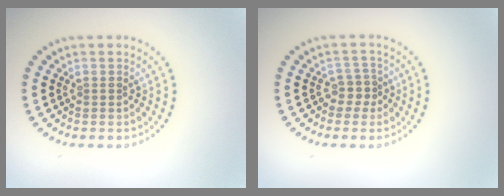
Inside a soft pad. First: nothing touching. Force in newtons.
{"total": 1.6, "press": 1.3, "slide": 1.0}